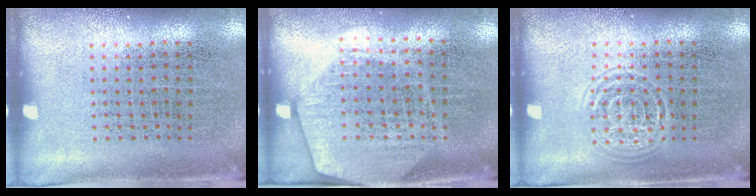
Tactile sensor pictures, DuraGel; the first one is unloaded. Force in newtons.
{"total": 1.9, "press": 1.7, "slide": 0.9}
{"total": 1.5, "press": 1.5, "slide": 0.1}